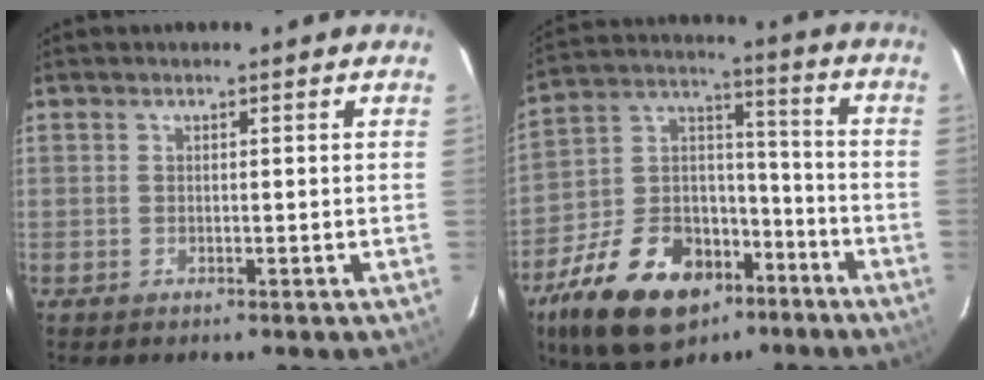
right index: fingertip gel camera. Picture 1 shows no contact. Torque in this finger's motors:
{"motor_torque": [0.95, -1.19, 0.60, 0.06]}